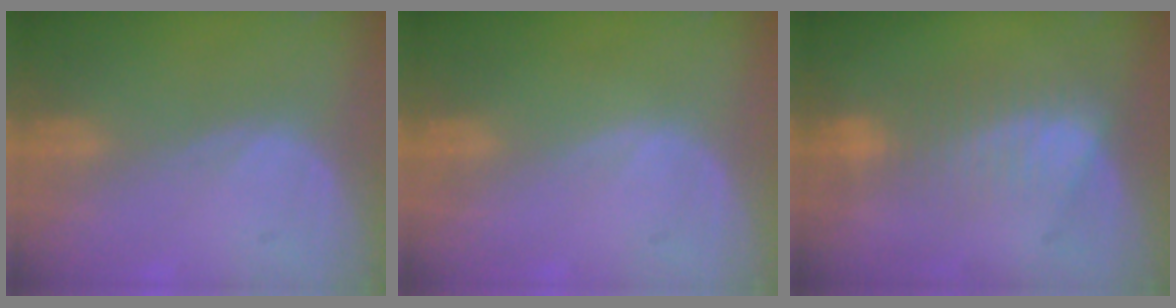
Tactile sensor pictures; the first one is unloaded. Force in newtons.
{"total": 0.0}
{"total": 7.4, "press": 6.3, "slide": 3.8}